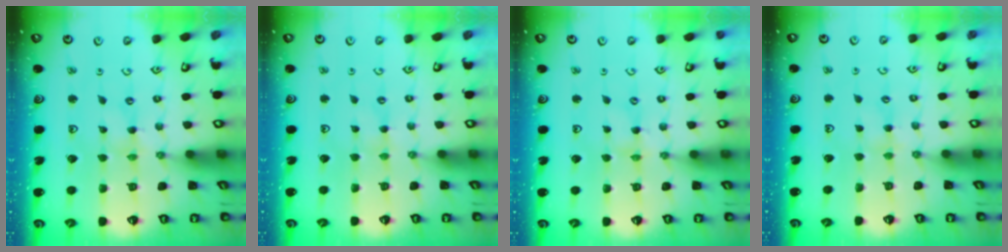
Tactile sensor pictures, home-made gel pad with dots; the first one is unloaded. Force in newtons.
{"total": 0.0}
{"total": 1.1, "press": 1.0, "slide": 0.1}
{"total": 1.9, "press": 1.8, "slide": 0.4}